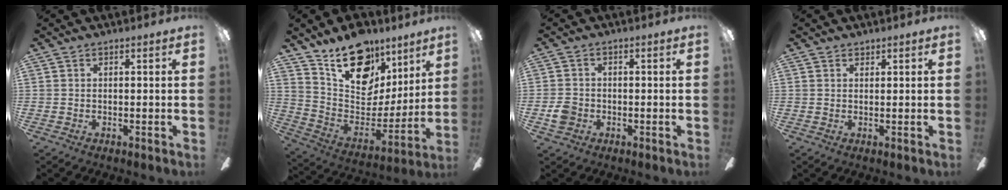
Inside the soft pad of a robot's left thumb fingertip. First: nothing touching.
{"total": 19.8, "force": [13.0, 11.8, 9.2], "torque": [-0.143, -0.082, 0.237]}
{"total": 4.0, "force": [-1.3, 3.4, 1.6], "torque": [-0.024, 0.006, -0.027]}
{"total": 1.1, "force": [1.0, 0.5, 0.0], "torque": [0.009, -0.003, 0.017]}